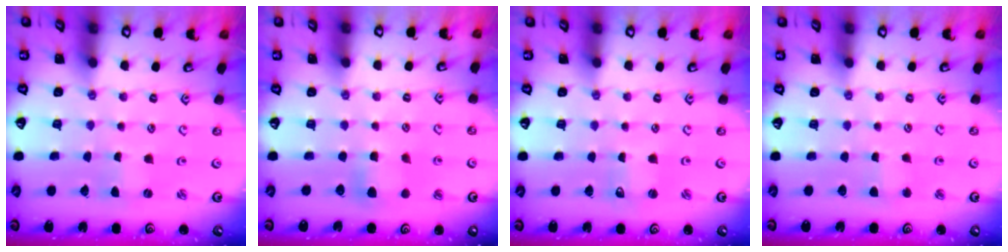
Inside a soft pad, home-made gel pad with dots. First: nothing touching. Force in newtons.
{"total": 5.7, "press": 5.6, "slide": 0.9}
{"total": 0.7, "press": 0.7, "slide": 0.1}
{"total": 2.8, "press": 2.8, "slide": 0.3}